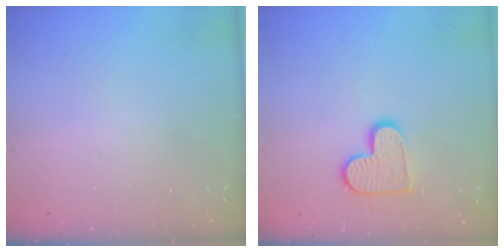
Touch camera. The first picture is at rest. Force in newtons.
{"total": 11.0, "press": 11.0, "slide": 0.7}